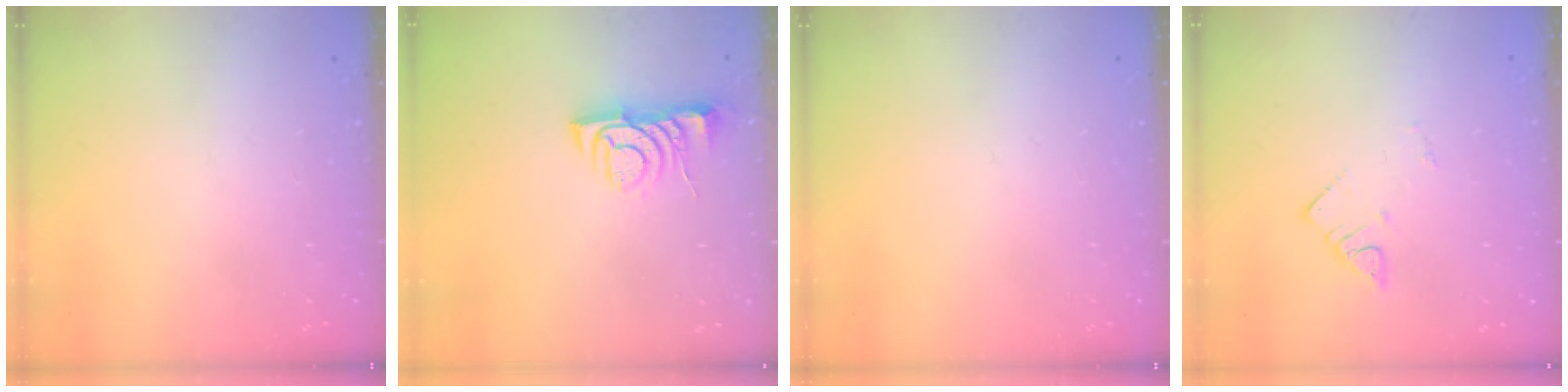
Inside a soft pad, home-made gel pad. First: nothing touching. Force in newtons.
{"total": 5.5, "press": 5.4, "slide": 0.7}
{"total": 0.0}
{"total": 2.6, "press": 2.6, "slide": 0.1}